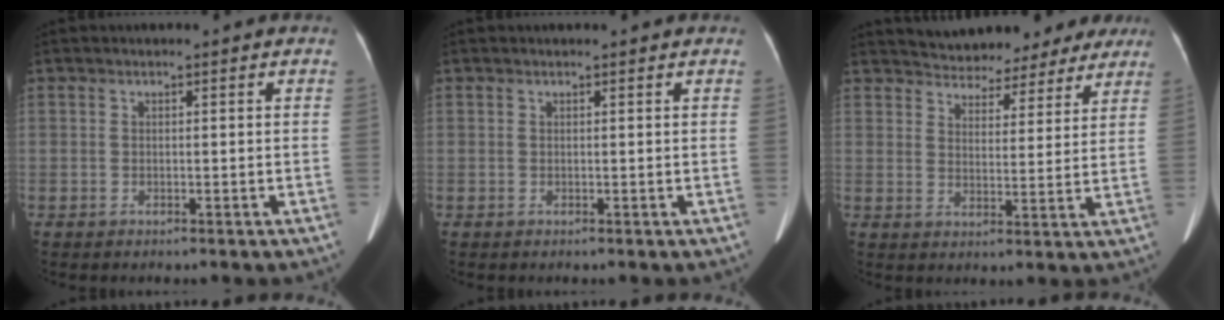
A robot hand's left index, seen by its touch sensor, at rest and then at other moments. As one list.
[{"total": 1.9, "force": [1.8, 0.2, 0.6], "torque": [-0.006, -0.002, 0.014]}, {"total": 16.9, "force": [15.2, 5.8, 4.4], "torque": [-0.055, -0.004, 0.188]}]